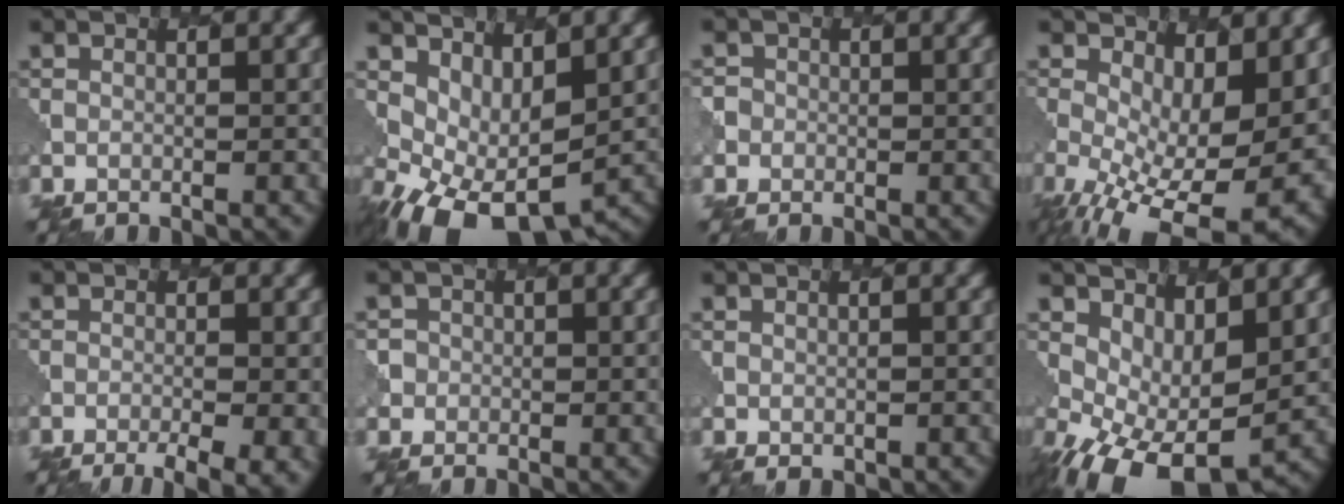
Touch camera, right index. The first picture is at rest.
{"total": 6.1, "force": [-0.1, 3.7, 4.9], "torque": [-0.089, -0.011, 0.006]}
{"total": 1.9, "force": [0.0, 1.9, -0.3], "torque": [0.015, 0.015, -0.016]}
{"total": 12.2, "force": [-1.5, 6.2, 10.4], "torque": [-0.177, -0.032, -0.010]}
{"total": 6.0, "force": [-2.9, 2.2, 4.7], "torque": [-0.055, -0.008, -0.033]}
{"total": 2.1, "force": [0.2, 2.1, -0.3], "torque": [0.014, 0.014, -0.012]}
{"total": 0.8, "force": [0.5, 0.5, 0.2], "torque": [-0.006, -0.005, 0.009]}
{"total": 6.7, "force": [-0.6, 3.8, 5.5], "torque": [-0.109, -0.007, -0.008]}